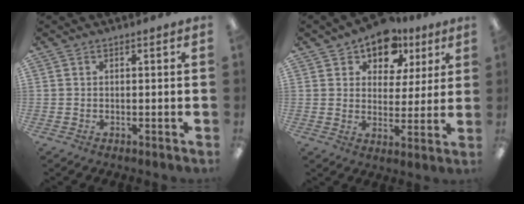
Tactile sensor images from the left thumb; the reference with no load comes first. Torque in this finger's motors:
{"motor_torque": [0.02, 0.17, -0.22, 0.14, 0.03]}